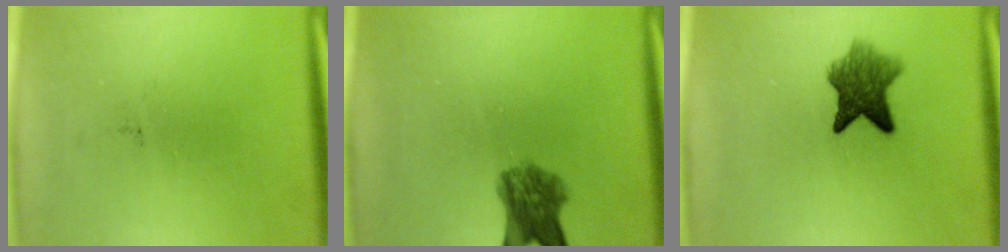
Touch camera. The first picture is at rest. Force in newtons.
{"total": 5.9}
{"total": 6.7}